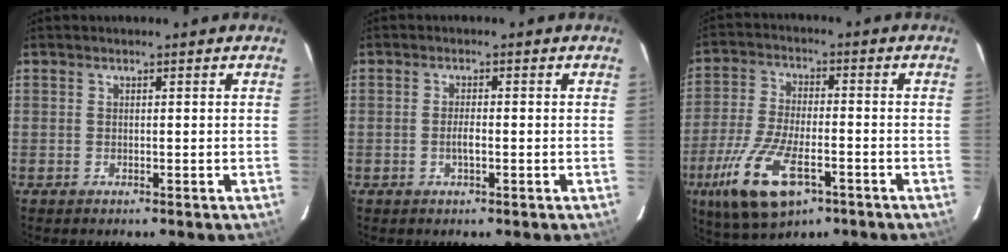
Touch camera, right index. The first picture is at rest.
{"total": 1.9, "force": [-0.6, 0.5, 1.7], "torque": [-0.034, -0.001, -0.011]}
{"total": 15.6, "force": [-7.6, 6.4, 12.0], "torque": [-0.261, -0.033, -0.139]}